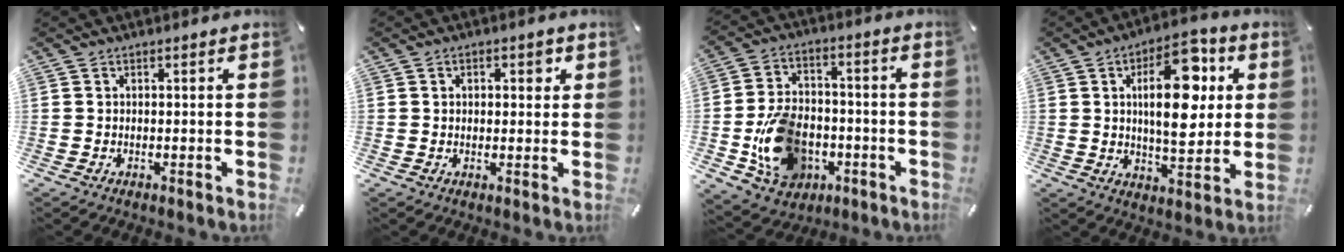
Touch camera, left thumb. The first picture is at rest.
{"total": 2.6, "force": [0.7, 1.7, 1.8], "torque": [-0.015, 0.000, 0.004]}
{"total": 15.3, "force": [-4.8, 11.5, 8.9], "torque": [-0.173, 0.041, -0.074]}
{"total": 17.5, "force": [4.4, 8.8, 14.5], "torque": [-0.213, -0.007, 0.067]}